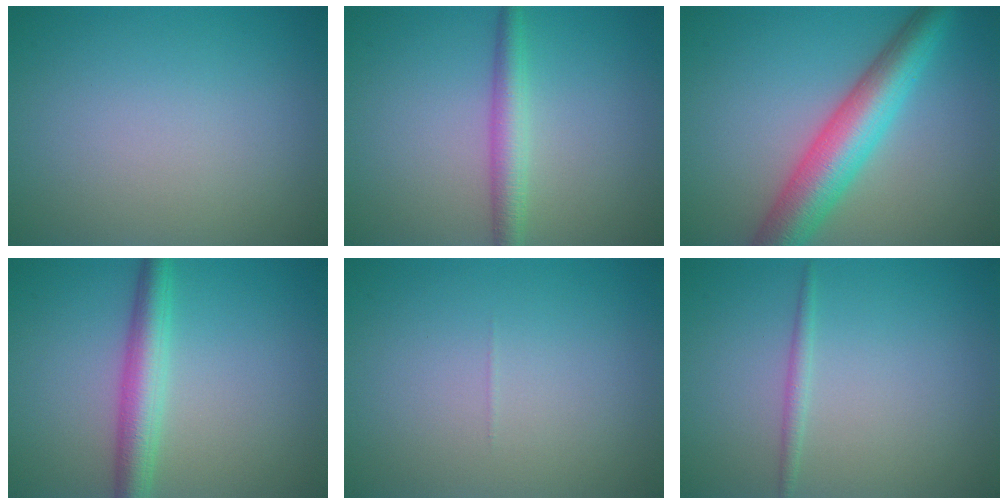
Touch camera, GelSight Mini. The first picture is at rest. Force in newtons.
{"total": 2.8, "press": 2.8, "slide": 0.0}
{"total": 7.2, "press": 7.2, "slide": 0.1}
{"total": 4.0, "press": 4.0, "slide": 0.1}
{"total": 0.0}
{"total": 1.0, "press": 1.0, "slide": 0.0}